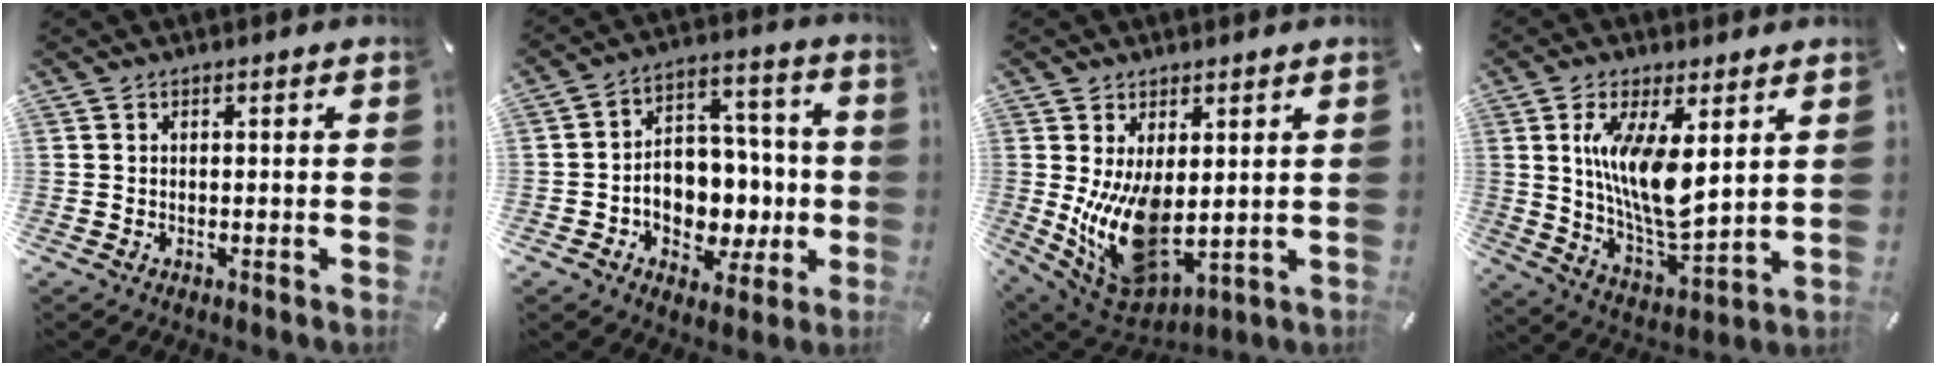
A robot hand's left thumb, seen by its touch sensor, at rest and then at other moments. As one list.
[{"total": 11.0, "force": [-2.2, 9.2, 5.7], "torque": [-0.073, 0.007, -0.030]}, {"total": 14.3, "force": [0.9, 8.3, 11.6], "torque": [-0.238, -0.027, 0.028]}, {"total": 13.4, "force": [4.3, 5.2, 11.6], "torque": [-0.231, -0.029, 0.070]}]